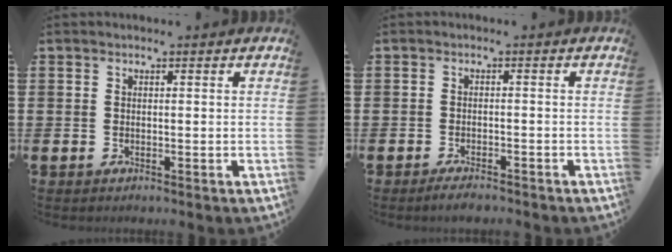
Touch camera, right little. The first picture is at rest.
{"total": 1.6, "force": [-1.4, 0.1, 0.6], "torque": [-0.013, 0.001, -0.028]}